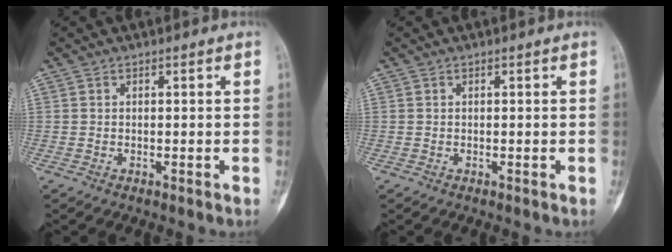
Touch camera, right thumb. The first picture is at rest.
{"total": 0.0}